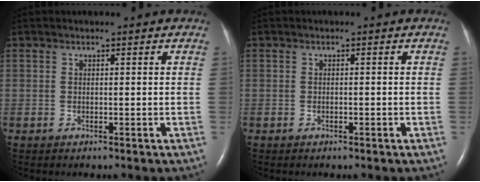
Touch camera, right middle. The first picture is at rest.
{"total": 0.5, "force": [-0.3, 0.1, 0.4], "torque": [-0.013, 0.000, -0.002]}